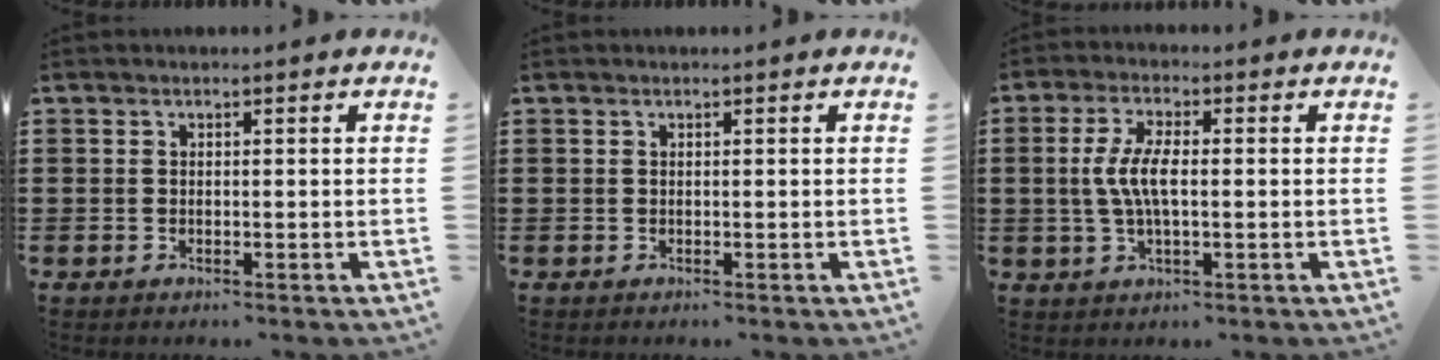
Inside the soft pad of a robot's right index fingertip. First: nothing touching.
{"total": 0.0}
{"total": 5.9, "force": [-0.2, 1.9, 5.5], "torque": [-0.128, -0.006, -0.015]}